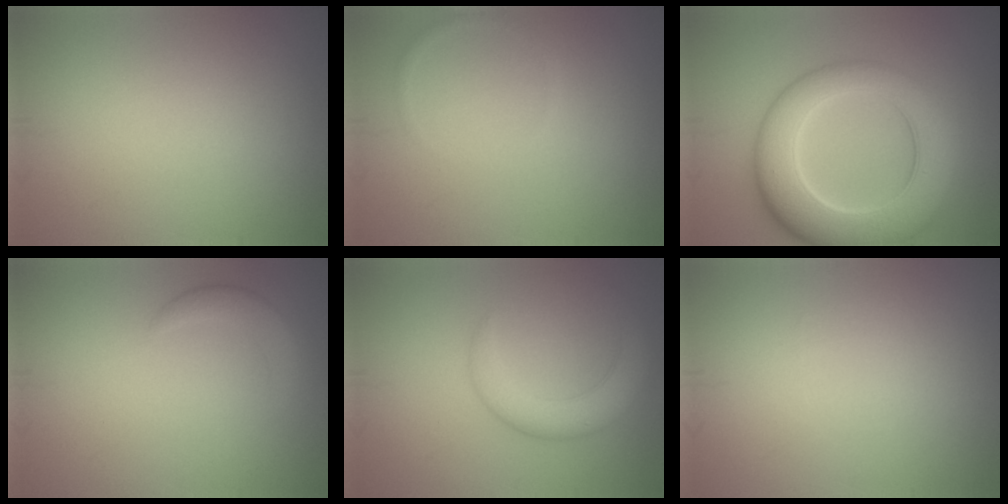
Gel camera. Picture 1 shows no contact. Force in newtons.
{"total": 0.7, "press": 0.7, "slide": 0.0}
{"total": 9.4, "press": 9.4, "slide": 0.4}
{"total": 2.1, "press": 2.1, "slide": 0.2}
{"total": 3.7, "press": 3.7, "slide": 0.3}
{"total": 0.0}